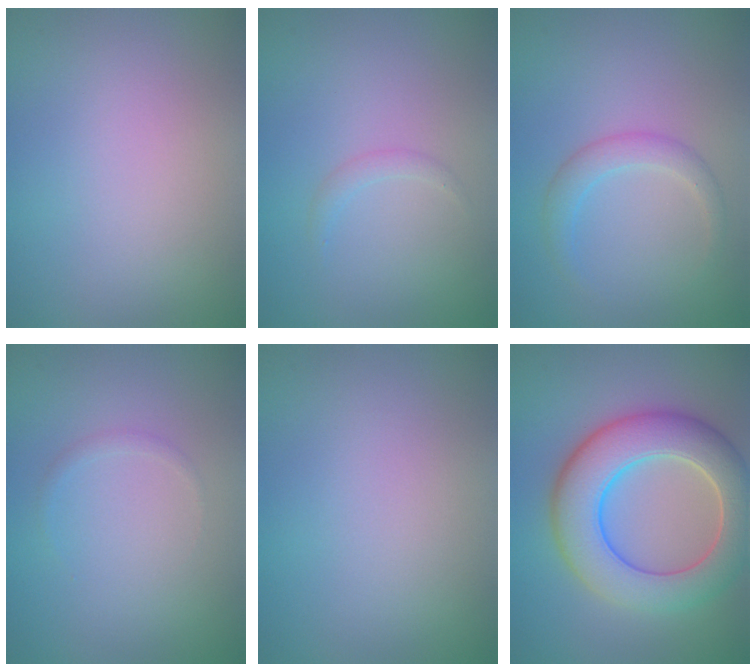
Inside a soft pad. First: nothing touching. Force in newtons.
{"total": 0.8, "press": 0.8, "slide": 0.1}
{"total": 2.1, "press": 2.1, "slide": 0.1}
{"total": 0.6, "press": 0.6, "slide": 0.1}
{"total": 0.0}
{"total": 8.8, "press": 8.8, "slide": 0.8}